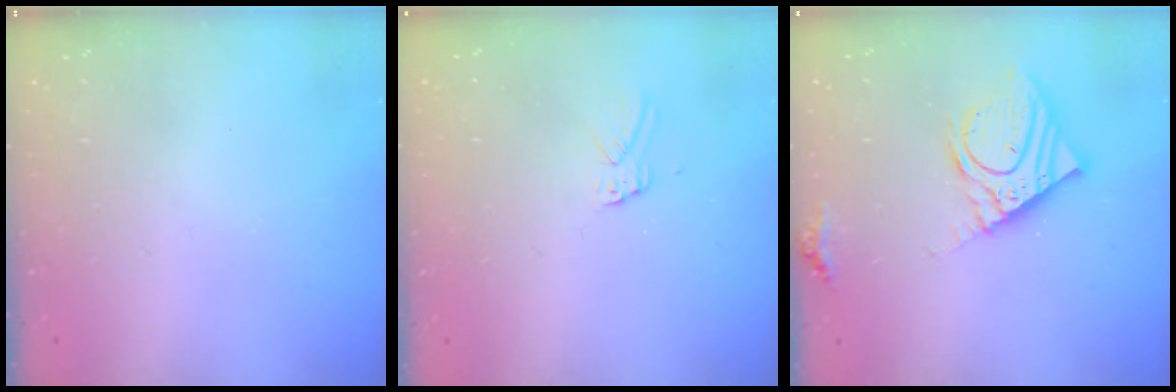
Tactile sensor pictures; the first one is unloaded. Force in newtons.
{"total": 2.9, "press": 2.9, "slide": 0.2}
{"total": 14.3, "press": 14.1, "slide": 2.5}